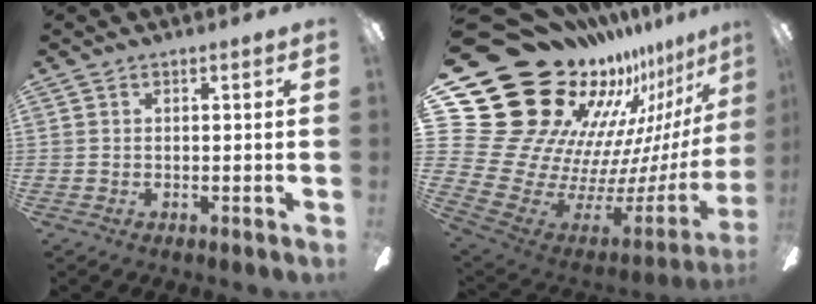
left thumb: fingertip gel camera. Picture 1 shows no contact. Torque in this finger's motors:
{"motor_torque": [1.48, 1.64, 1.38, -1.39, 0.07]}